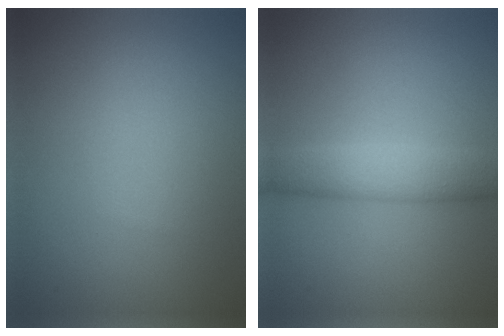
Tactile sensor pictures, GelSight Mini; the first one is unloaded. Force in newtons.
{"total": 4.6, "press": 4.6, "slide": 0.1}